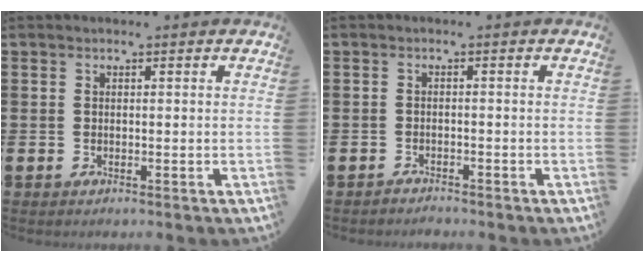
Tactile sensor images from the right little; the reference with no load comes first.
{"total": 1.1, "force": [-1.1, 0.0, -0.1], "torque": [-0.001, 0.002, -0.024]}